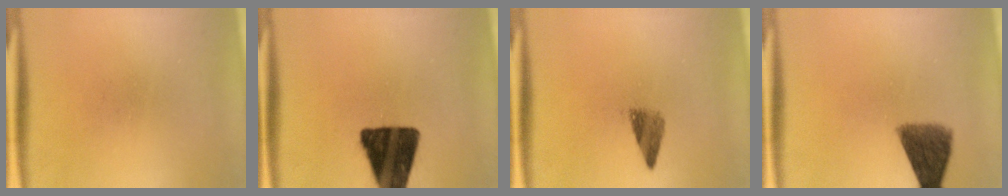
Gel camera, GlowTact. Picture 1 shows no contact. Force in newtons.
{"total": 16.7}
{"total": 2.9}
{"total": 7.6}